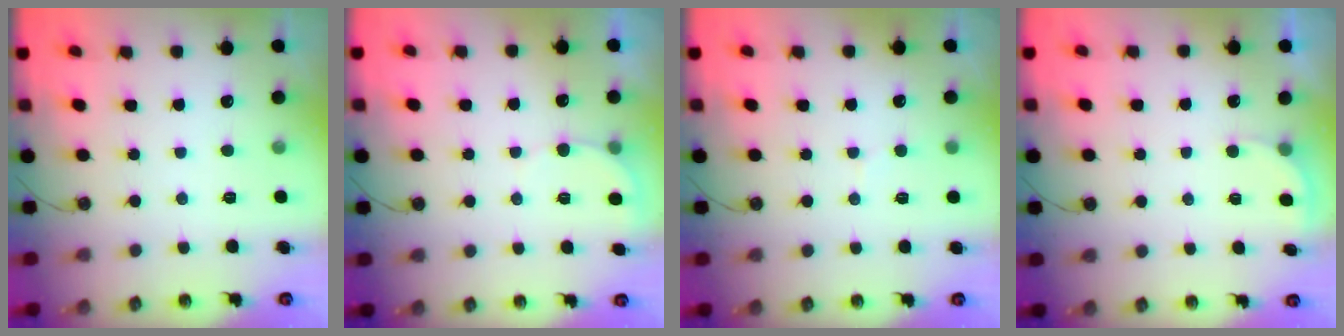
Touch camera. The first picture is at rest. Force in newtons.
{"total": 4.5, "press": 4.4, "slide": 0.9}
{"total": 4.8, "press": 4.8, "slide": 0.4}
{"total": 2.3, "press": 2.3, "slide": 0.5}